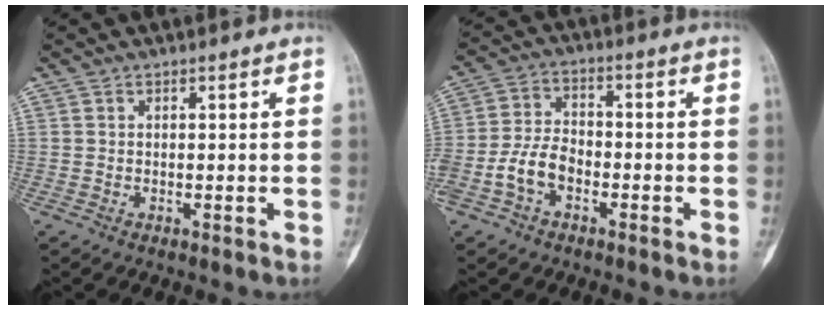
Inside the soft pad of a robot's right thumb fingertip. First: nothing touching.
{"total": 8.0, "force": [-3.2, 5.3, 5.0], "torque": [-0.092, 0.030, -0.067]}